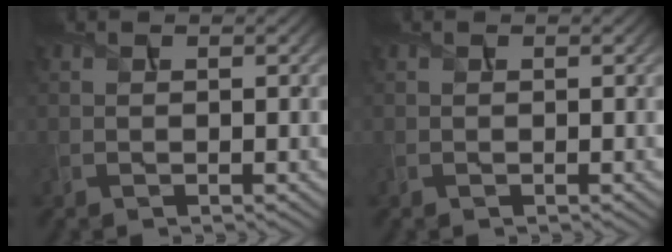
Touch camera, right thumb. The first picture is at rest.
{"total": 0.0}